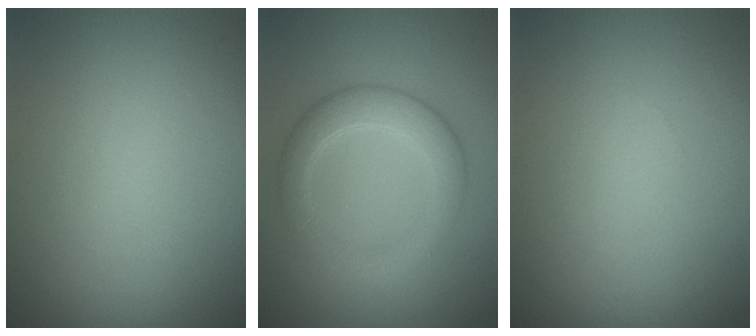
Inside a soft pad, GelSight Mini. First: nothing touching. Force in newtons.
{"total": 3.6, "press": 3.6, "slide": 0.1}
{"total": 0.0}